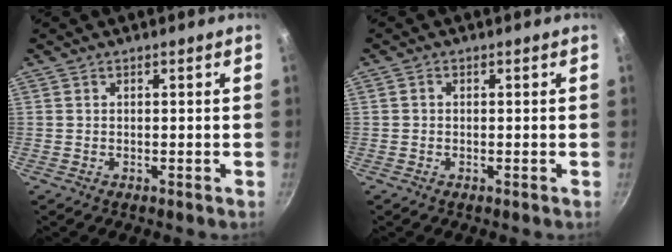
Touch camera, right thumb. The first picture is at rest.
{"total": 0.6, "force": [-0.1, 0.5, 0.2], "torque": [-0.004, 0.004, -0.001]}